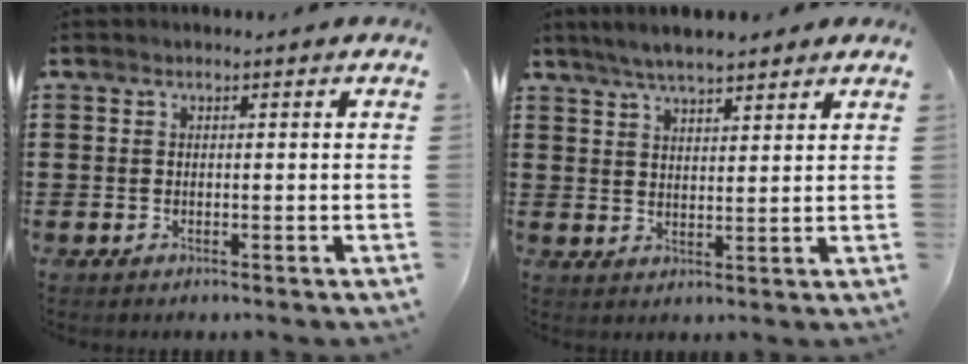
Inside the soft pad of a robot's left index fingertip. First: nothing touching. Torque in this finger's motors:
{"motor_torque": [1.32, -0.82, 0.35, 0.19]}